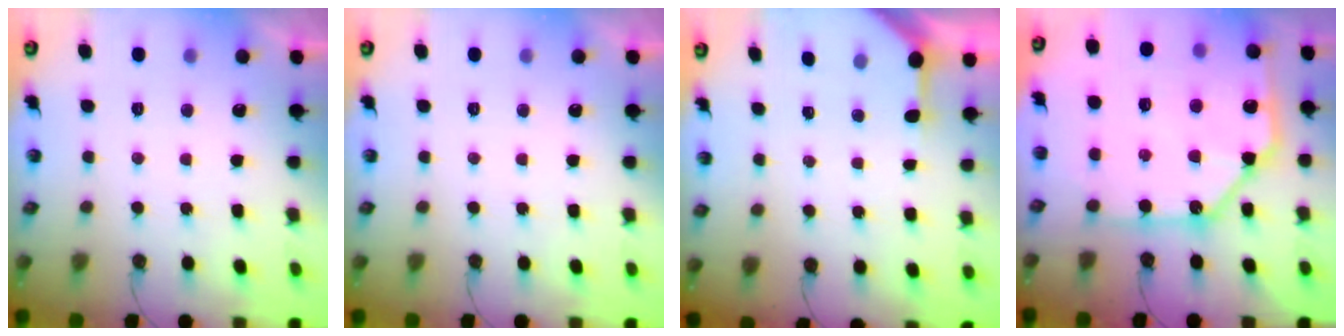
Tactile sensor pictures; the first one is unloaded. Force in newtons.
{"total": 0.0}
{"total": 3.8, "press": 3.8, "slide": 0.3}
{"total": 22.6, "press": 22.5, "slide": 2.6}